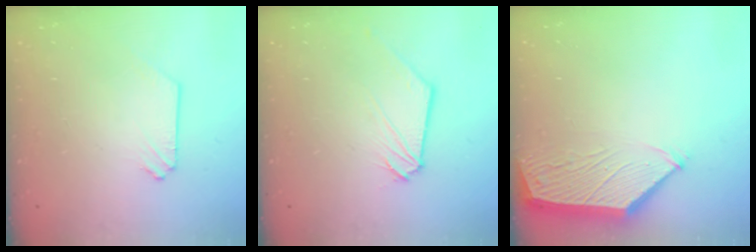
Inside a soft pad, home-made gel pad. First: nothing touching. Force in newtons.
{"total": 0.7, "press": 0.7, "slide": 0.0}
{"total": 3.4, "press": 3.3, "slide": 0.5}